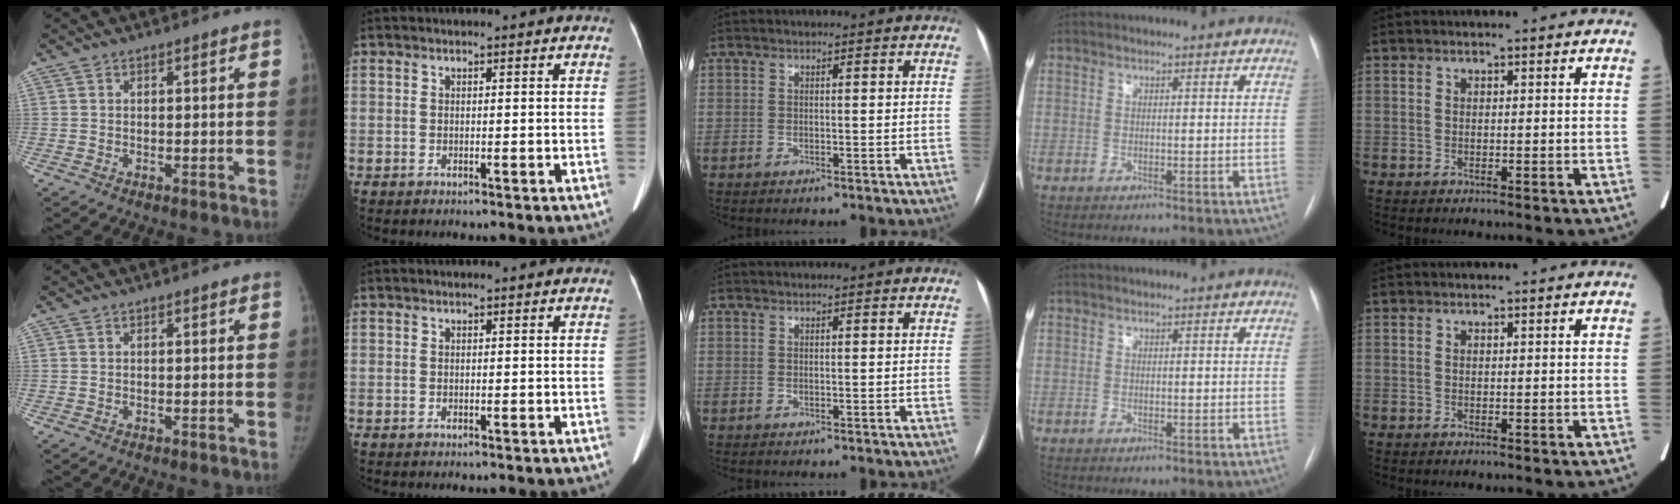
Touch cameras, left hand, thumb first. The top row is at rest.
{}